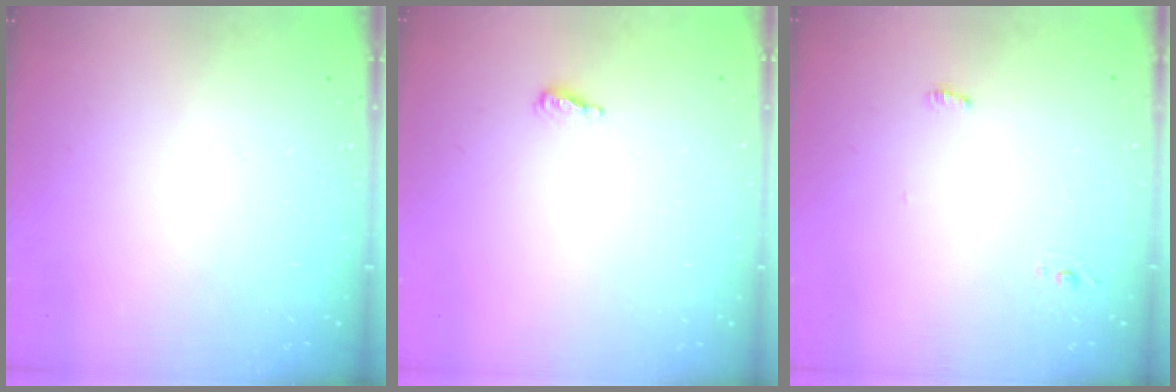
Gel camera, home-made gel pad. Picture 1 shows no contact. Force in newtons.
{"total": 4.6, "press": 4.4, "slide": 1.1}
{"total": 7.6, "press": 3.8, "slide": 6.6}